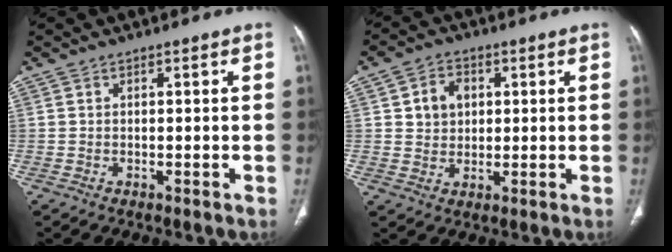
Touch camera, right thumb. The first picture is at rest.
{"total": 6.1, "force": [1.6, 5.0, 3.1], "torque": [-0.026, -0.004, 0.028]}